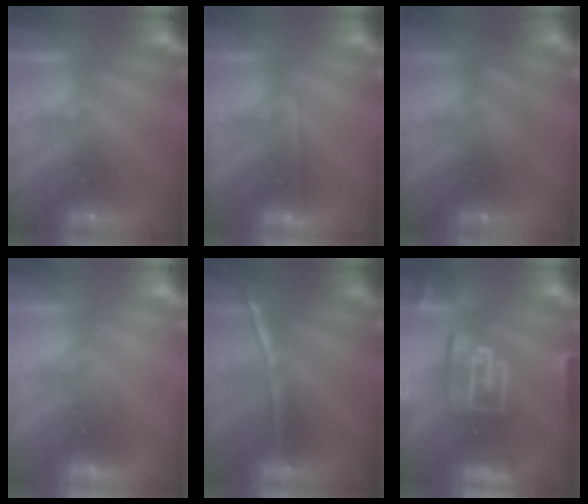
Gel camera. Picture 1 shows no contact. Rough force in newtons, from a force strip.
{"total": 1.8}
{"total": 2.4}
{"total": 1.8}
{"total": 1.5}
{"total": 9.2}